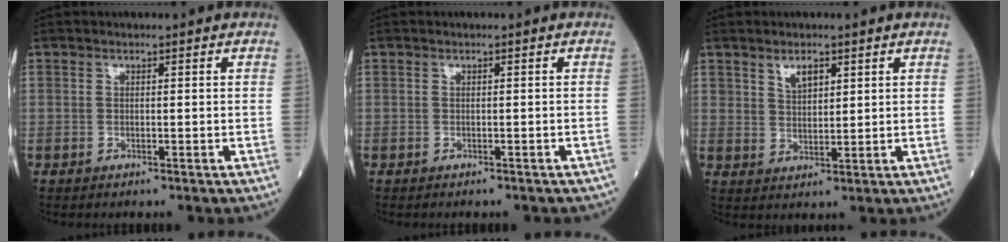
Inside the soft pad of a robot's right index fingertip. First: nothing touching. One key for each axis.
{"total": 3.6, "fx": -3.0, "fy": 1.2, "fz": 1.4, "tx": -0.018, "ty": -0.004, "tz": -0.031}
{"total": 3.4, "fx": 2.0, "fy": 1.6, "fz": 2.2, "tx": -0.040, "ty": 0.001, "tz": 0.042}